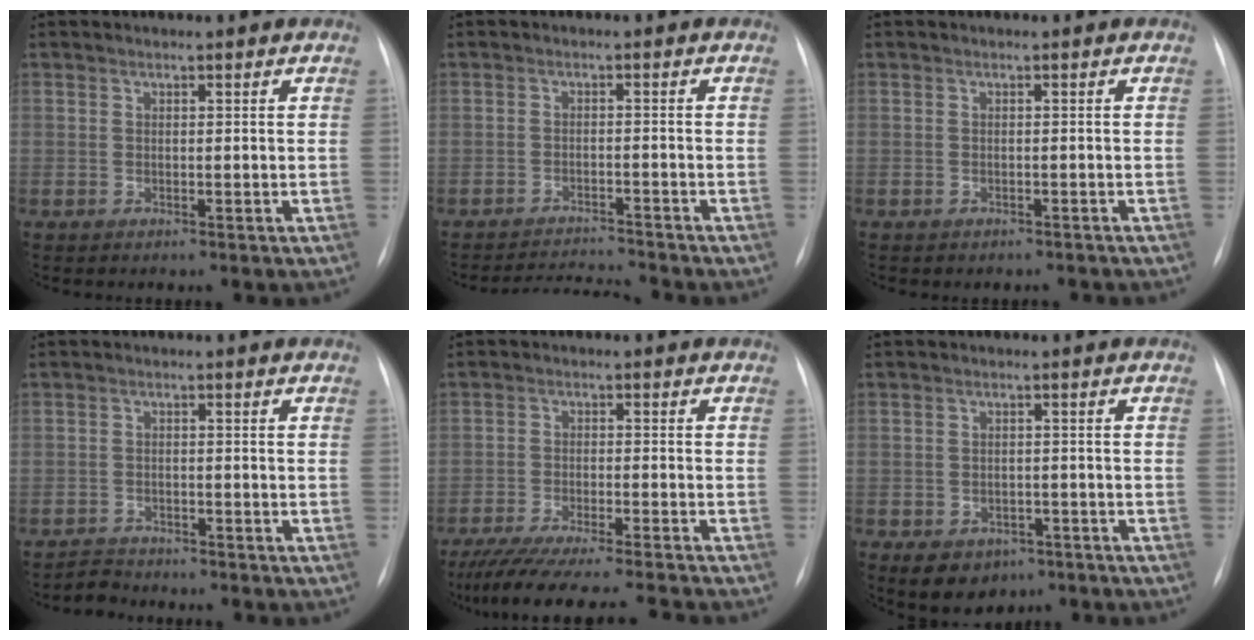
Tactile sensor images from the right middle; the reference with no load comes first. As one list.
[{"total": 4.6, "force": [-4.4, -1.4, -0.4], "torque": [0.000, -0.008, -0.074]}, {"total": 2.3, "force": [-2.0, 1.0, 0.5], "torque": [-0.008, -0.001, -0.023]}, {"total": 2.3, "force": [-2.1, 0.4, -0.7], "torque": [0.010, -0.007, -0.039]}, {"total": 16.0, "force": [-14.4, 0.1, 6.9], "torque": [-0.116, -0.036, -0.216]}, {"total": 6.9, "force": [-4.0, 4.9, 2.6], "torque": [-0.040, 0.008, -0.046]}]